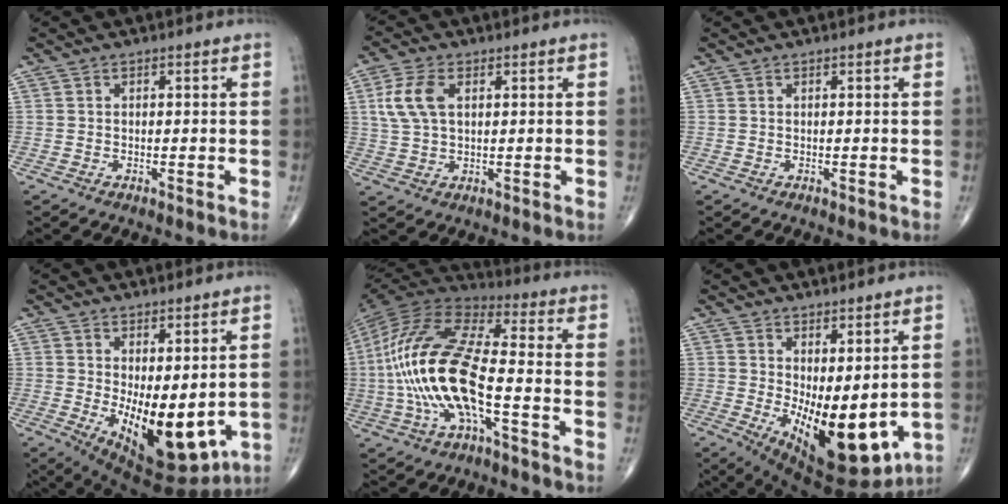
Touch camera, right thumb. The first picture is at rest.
{"total": 7.5, "force": [2.0, 4.3, 5.8], "torque": [-0.130, 0.005, 0.041]}
{"total": 0.0}
{"total": 14.5, "force": [-1.1, 6.6, 12.9], "torque": [-0.182, -0.030, 0.008]}
{"total": 21.3, "force": [-4.3, 7.5, 19.5], "torque": [-0.424, 0.035, -0.079]}
{"total": 15.7, "force": [-0.5, 7.0, 14.0], "torque": [-0.204, -0.037, 0.020]}